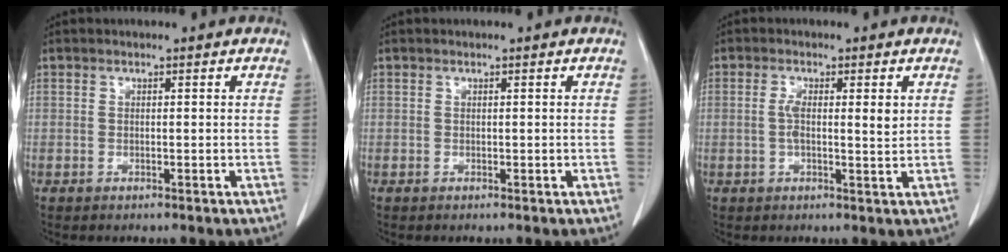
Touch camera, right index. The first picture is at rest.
{"total": 0.0}
{"total": 4.2, "force": [0.7, 1.0, 4.0], "torque": [-0.071, 0.001, 0.008]}